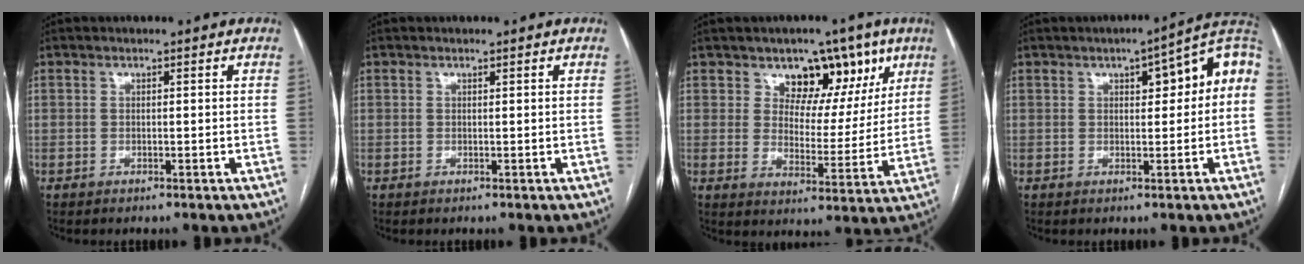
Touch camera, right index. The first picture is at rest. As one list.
[{"total": 0.0}, {"total": 10.0, "force": [5.9, 6.5, 4.7], "torque": [-0.046, 0.009, 0.089]}, {"total": 9.3, "force": [1.9, 2.3, 8.8], "torque": [-0.116, 0.039, 0.020]}]